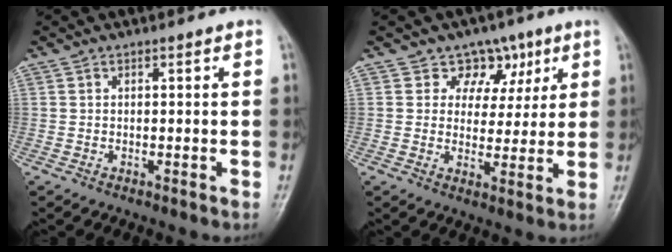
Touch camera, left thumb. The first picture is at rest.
{"total": 7.1, "force": [3.9, 5.8, 1.6], "torque": [0.021, -0.011, 0.057]}